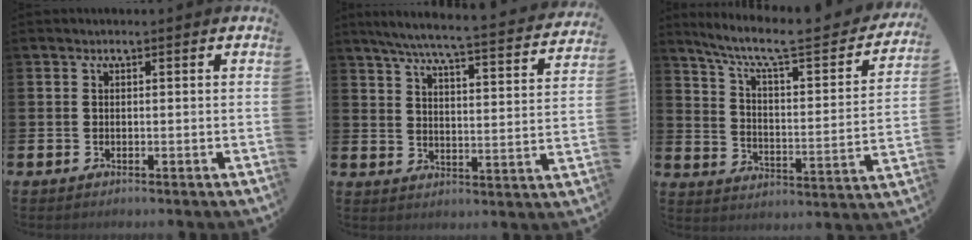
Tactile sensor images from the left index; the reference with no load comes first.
{"total": 6.3, "force": [5.6, 0.2, 2.9], "torque": [-0.069, -0.046, 0.090]}
{"total": 8.0, "force": [6.3, 1.8, 4.5], "torque": [-0.100, -0.050, 0.096]}